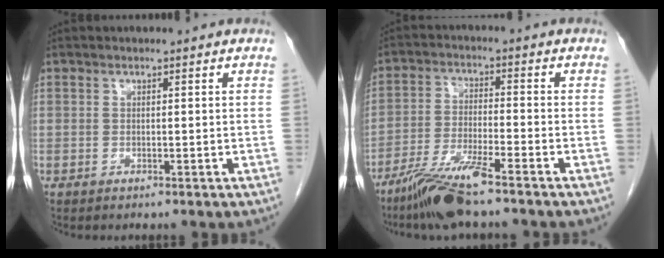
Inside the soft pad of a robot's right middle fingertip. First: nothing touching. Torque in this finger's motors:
{"motor_torque": [1.17, -0.97, 0.38, 0.12]}